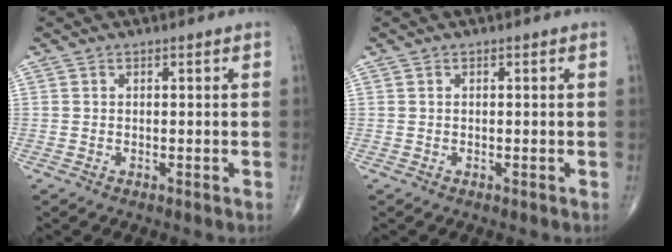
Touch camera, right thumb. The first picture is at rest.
{"total": 0.0}